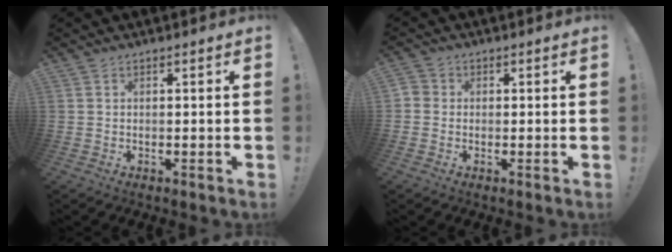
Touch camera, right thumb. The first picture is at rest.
{"total": 2.0, "force": [-0.5, 1.7, 0.9], "torque": [-0.016, 0.006, -0.006]}